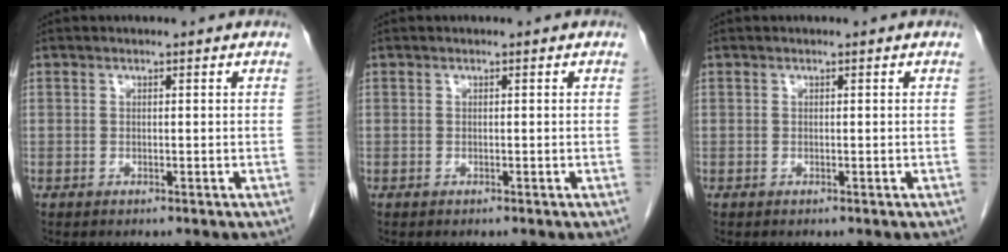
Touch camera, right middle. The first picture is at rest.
{"total": 0.0}
{"total": 0.0}